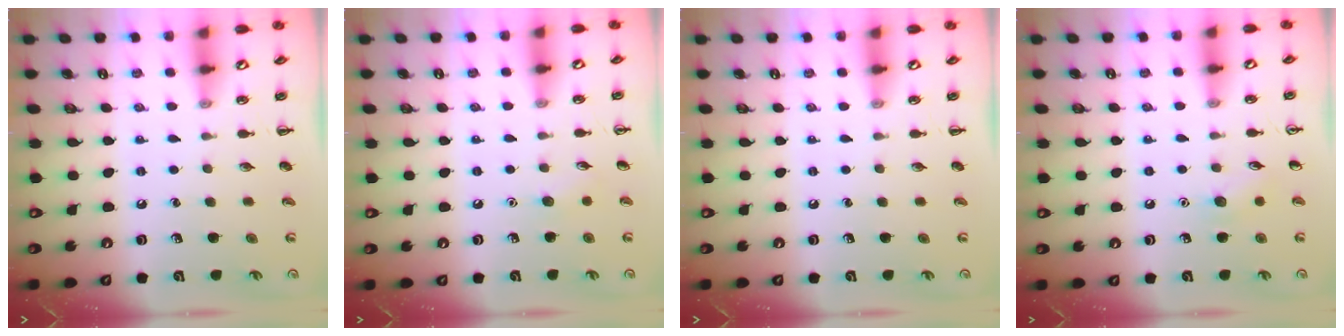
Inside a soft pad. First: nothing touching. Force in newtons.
{"total": 4.9, "press": 4.7, "slide": 1.5}
{"total": 0.0}
{"total": 5.4, "press": 5.2, "slide": 1.5}